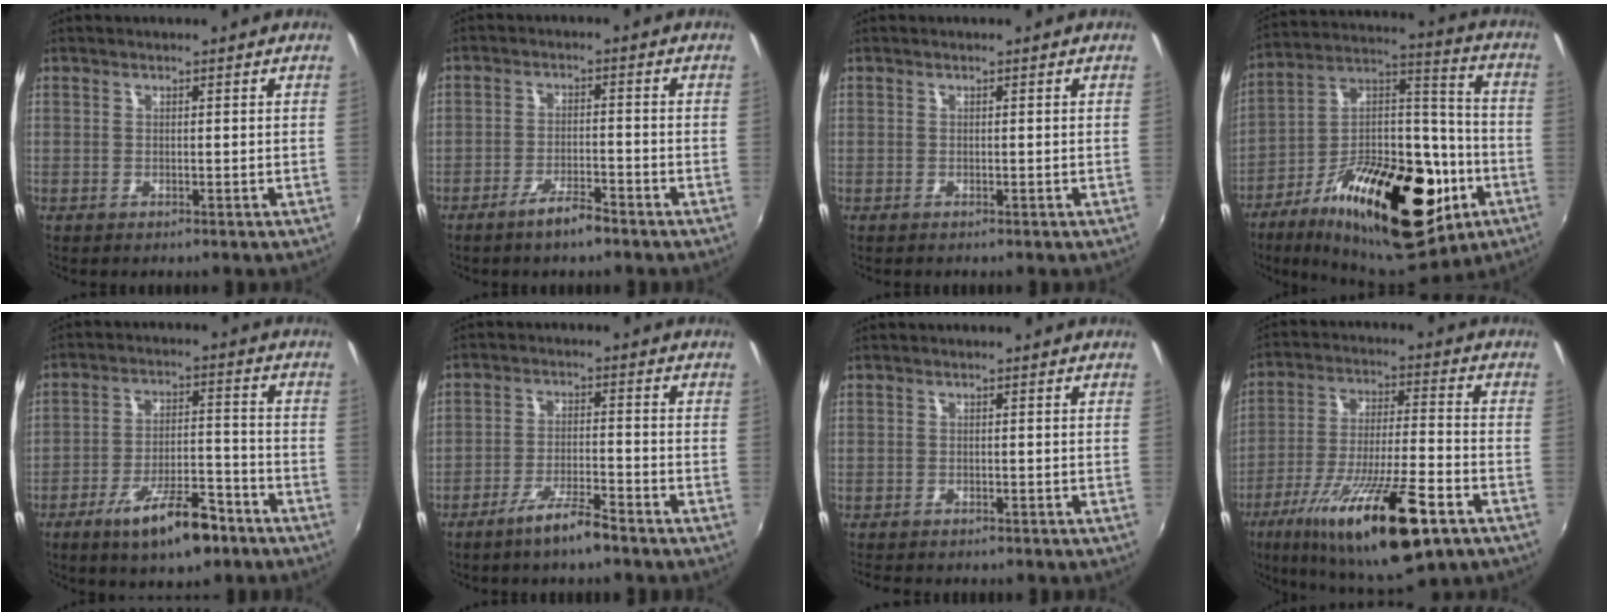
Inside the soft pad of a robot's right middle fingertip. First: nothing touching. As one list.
[{"total": 4.7, "force": [-3.7, 0.9, 2.8], "torque": [-0.065, -0.002, -0.063]}, {"total": 0.0}, {"total": 29.9, "force": [-13.4, 14.1, 22.8], "torque": [-0.369, 0.010, -0.203]}, {"total": 12.1, "force": [-7.9, 3.7, 8.4], "torque": [-0.156, -0.001, -0.123]}, {"total": 6.1, "force": [-4.9, 0.6, 3.7], "torque": [-0.084, -0.003, -0.087]}, {"total": 3.7, "force": [-3.3, 1.2, 1.3], "torque": [-0.036, -0.016, -0.052]}, {"total": 22.2, "force": [-12.5, 4.8, 17.7], "torque": [-0.327, -0.051, -0.208]}]